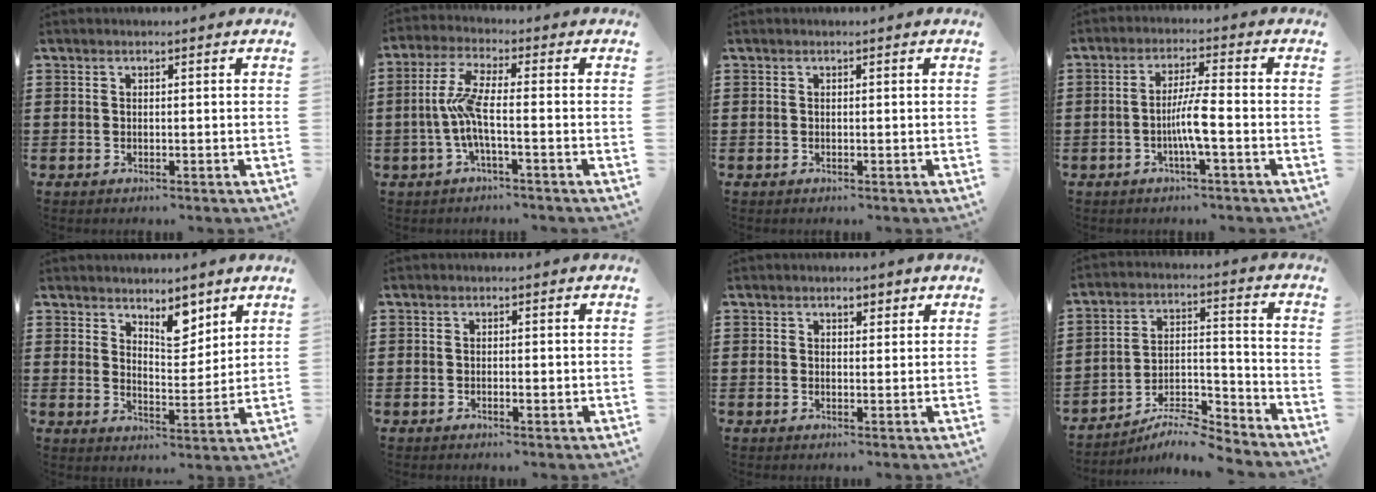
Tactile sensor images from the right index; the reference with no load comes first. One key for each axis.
{"total": 6.1, "fx": -1.6, "fy": 0.9, "fz": 5.8, "tx": -0.140, "ty": -0.014, "tz": -0.041}
{"total": 0.0}
{"total": 5.2, "fx": -1.6, "fy": 0.1, "fz": 5.0, "tx": -0.095, "ty": -0.005, "tz": -0.034}
{"total": 6.2, "fx": 4.6, "fy": 2.8, "fz": 3.1, "tx": -0.050, "ty": -0.012, "tz": 0.079}
{"total": 0.8, "fx": -0.3, "fy": 0.2, "fz": 0.7, "tx": -0.012, "ty": -0.005, "tz": -0.005}
{"total": 1.8, "fx": 1.3, "fy": 0.9, "fz": 0.8, "tx": -0.011, "ty": 0.001, "tz": 0.022}
{"total": 7.9, "fx": -7.5, "fy": 0.6, "fz": 2.4, "tx": -0.036, "ty": 0.012, "tz": -0.145}